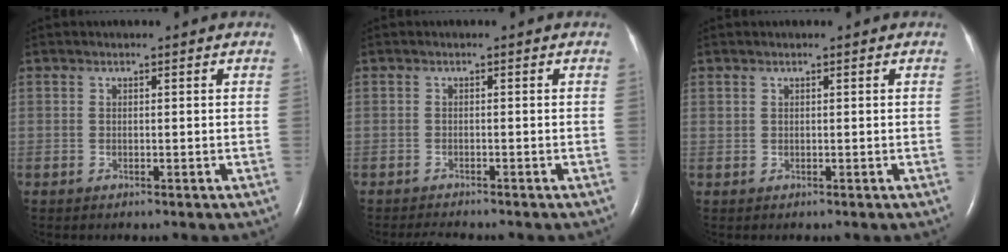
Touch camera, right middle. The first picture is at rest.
{"total": 2.8, "force": [-2.7, 0.1, 0.9], "torque": [-0.017, -0.010, -0.039]}
{"total": 0.0}